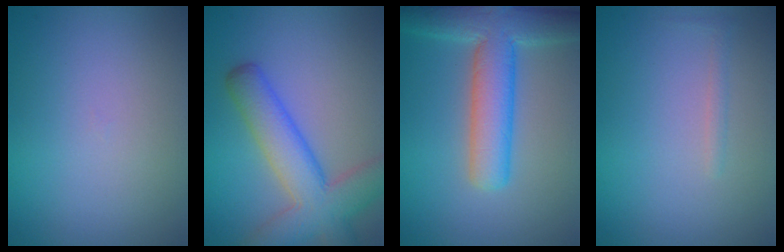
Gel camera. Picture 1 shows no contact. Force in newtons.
{"total": 7.2, "press": 7.2, "slide": 0.3}
{"total": 7.6, "press": 7.6, "slide": 0.5}
{"total": 0.7, "press": 0.7, "slide": 0.0}